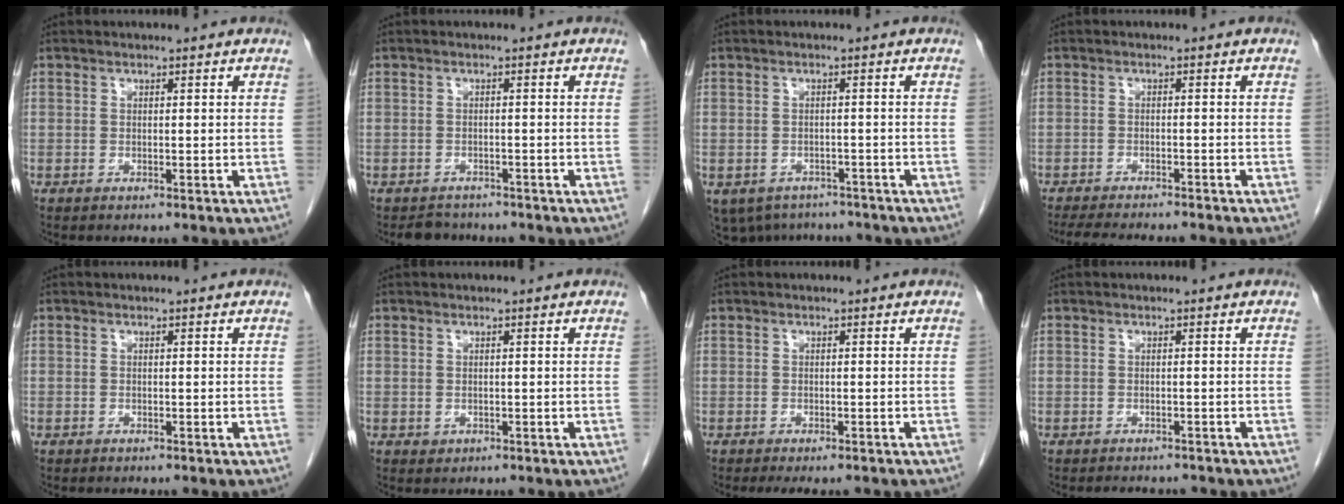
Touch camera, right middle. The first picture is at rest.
{"total": 2.6, "force": [-2.3, 1.1, -0.2], "torque": [-0.006, -0.003, -0.035]}
{"total": 9.2, "force": [-7.0, 5.5, 2.4], "torque": [-0.057, 0.000, -0.085]}
{"total": 10.6, "force": [-9.3, 1.3, 4.8], "torque": [-0.067, -0.016, -0.128]}
{"total": 0.0}
{"total": 0.6, "force": [-0.2, 0.6, 0.2], "torque": [-0.007, -0.001, 0.002]}
{"total": 4.4, "force": [-3.7, 1.2, 2.1], "torque": [-0.023, -0.010, -0.049]}
{"total": 3.8, "force": [-3.5, 1.2, 0.9], "torque": [-0.013, -0.004, -0.044]}